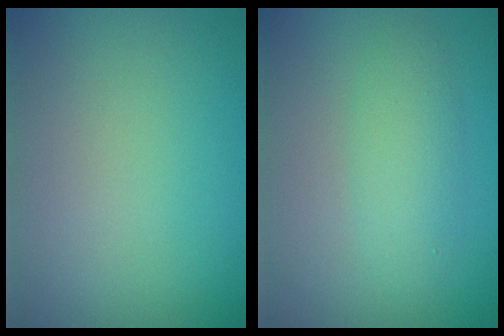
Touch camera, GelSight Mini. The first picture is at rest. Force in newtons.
{"total": 2.8, "press": 2.8, "slide": 0.1}